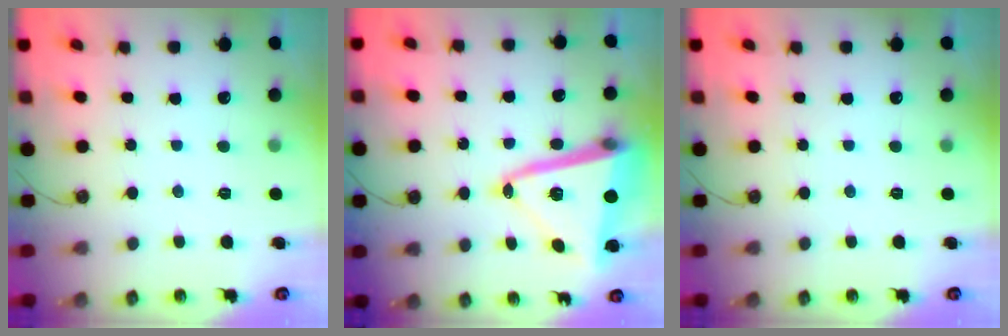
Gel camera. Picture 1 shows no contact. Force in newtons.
{"total": 17.8, "press": 17.6, "slide": 2.6}
{"total": 0.0}